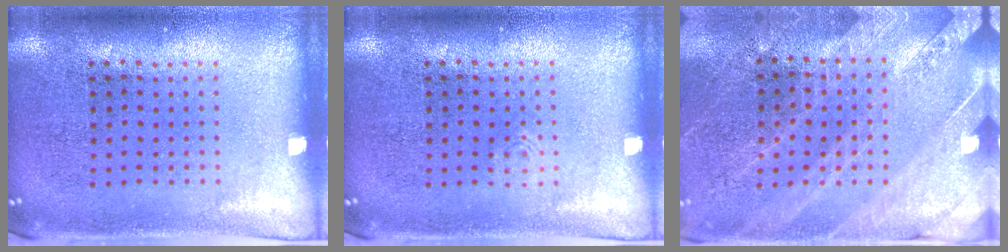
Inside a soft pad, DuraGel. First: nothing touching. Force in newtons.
{"total": 0.5, "press": 0.5, "slide": 0.1}
{"total": 2.5, "press": 2.5, "slide": 0.4}